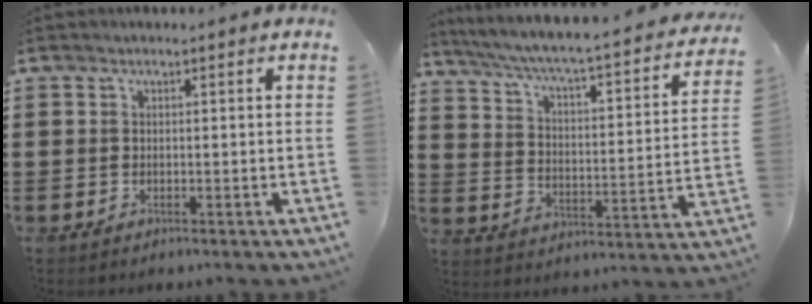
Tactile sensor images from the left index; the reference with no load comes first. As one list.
[{"total": 3.9, "force": [3.1, -0.2, 2.3], "torque": [-0.063, -0.040, 0.039]}]